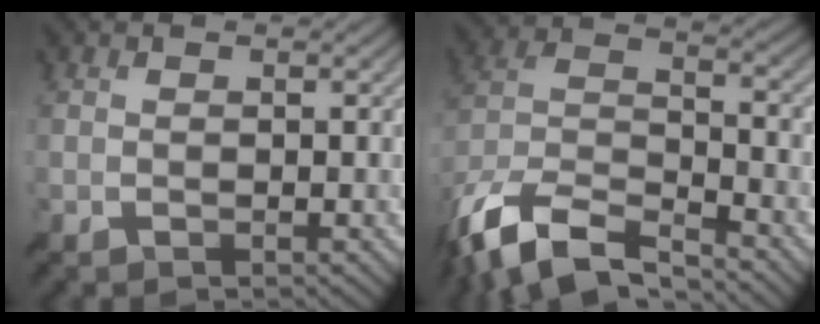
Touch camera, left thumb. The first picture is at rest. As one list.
[{"total": 13.9, "force": [-10.5, 4.6, 7.8], "torque": [-0.180, -0.016, -0.201]}]